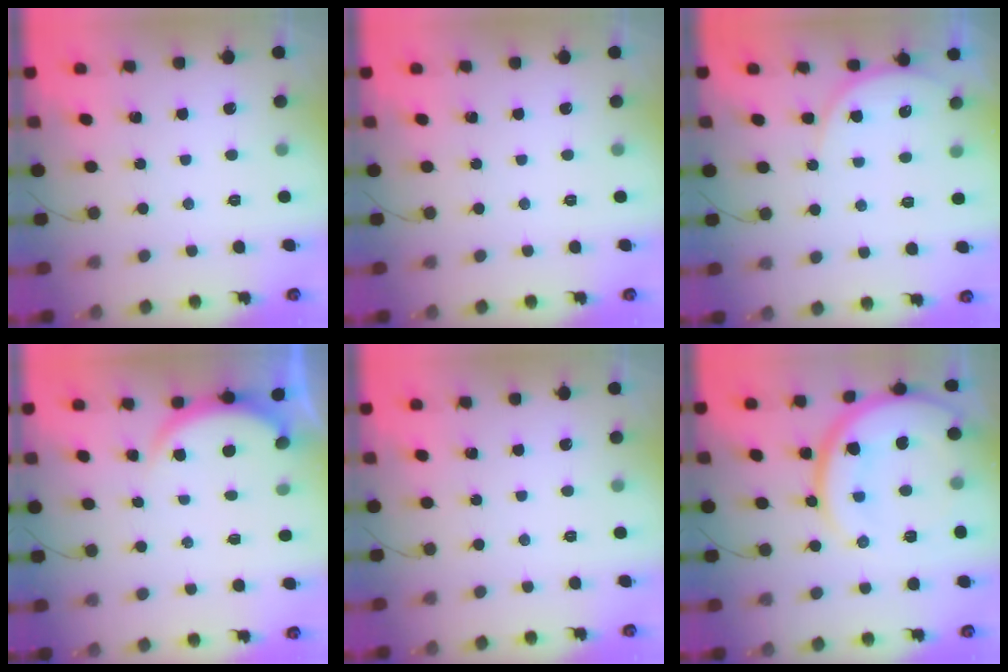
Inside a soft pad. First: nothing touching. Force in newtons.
{"total": 0.0}
{"total": 7.0, "press": 7.0, "slide": 0.3}
{"total": 2.9, "press": 2.8, "slide": 0.5}
{"total": 0.0}
{"total": 19.2, "press": 19.1, "slide": 1.4}